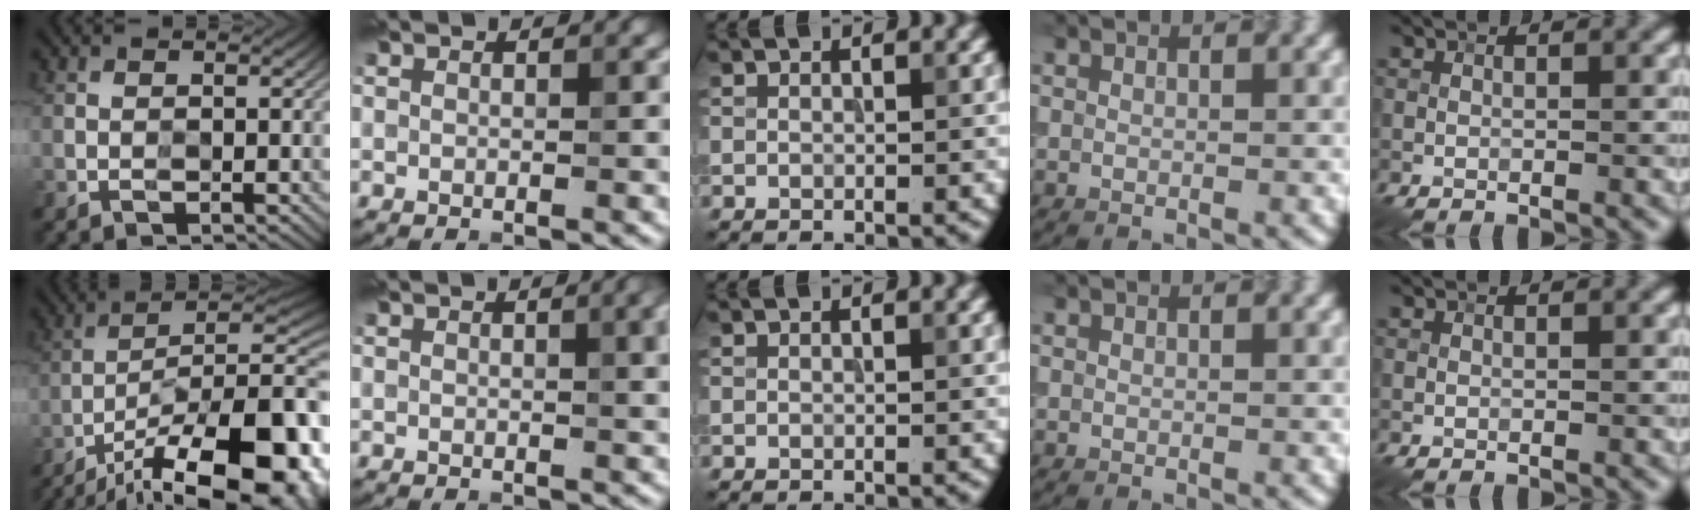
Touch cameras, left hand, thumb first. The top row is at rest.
{"thumb": {"total": 20.9, "force": [-13.0, 7.4, 14.6], "torque": [-0.188, -0.015, -0.198]}, "index": {"total": 4.5, "force": [1.2, 1.9, 3.9], "torque": [-0.033, 0.006, 0.020]}}